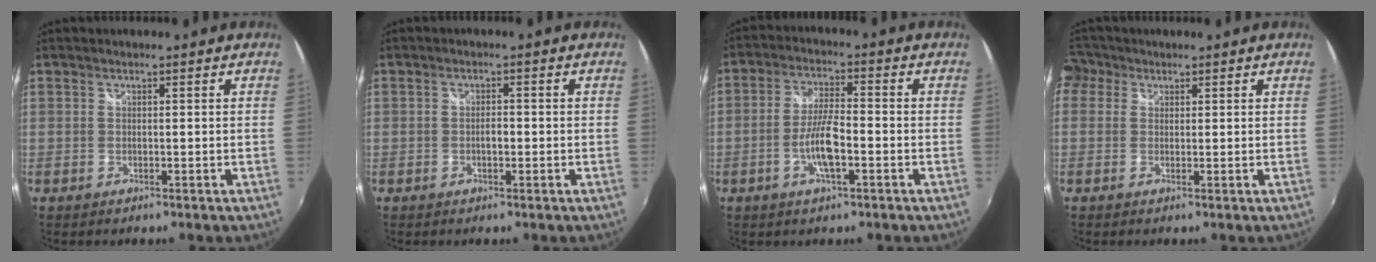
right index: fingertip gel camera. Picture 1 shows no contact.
{"total": 1.8, "force": [-0.5, 0.8, 1.5], "torque": [-0.028, 0.003, -0.009]}
{"total": 7.2, "force": [-2.6, 1.6, 6.5], "torque": [-0.131, 0.001, -0.050]}
{"total": 6.9, "force": [0.9, 6.3, 2.7], "torque": [-0.077, 0.020, 0.004]}